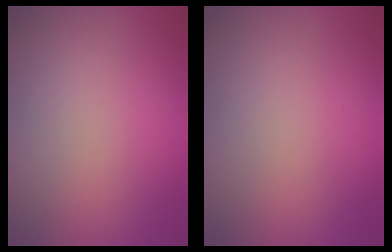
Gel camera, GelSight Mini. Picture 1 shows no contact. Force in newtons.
{"total": 0.0}